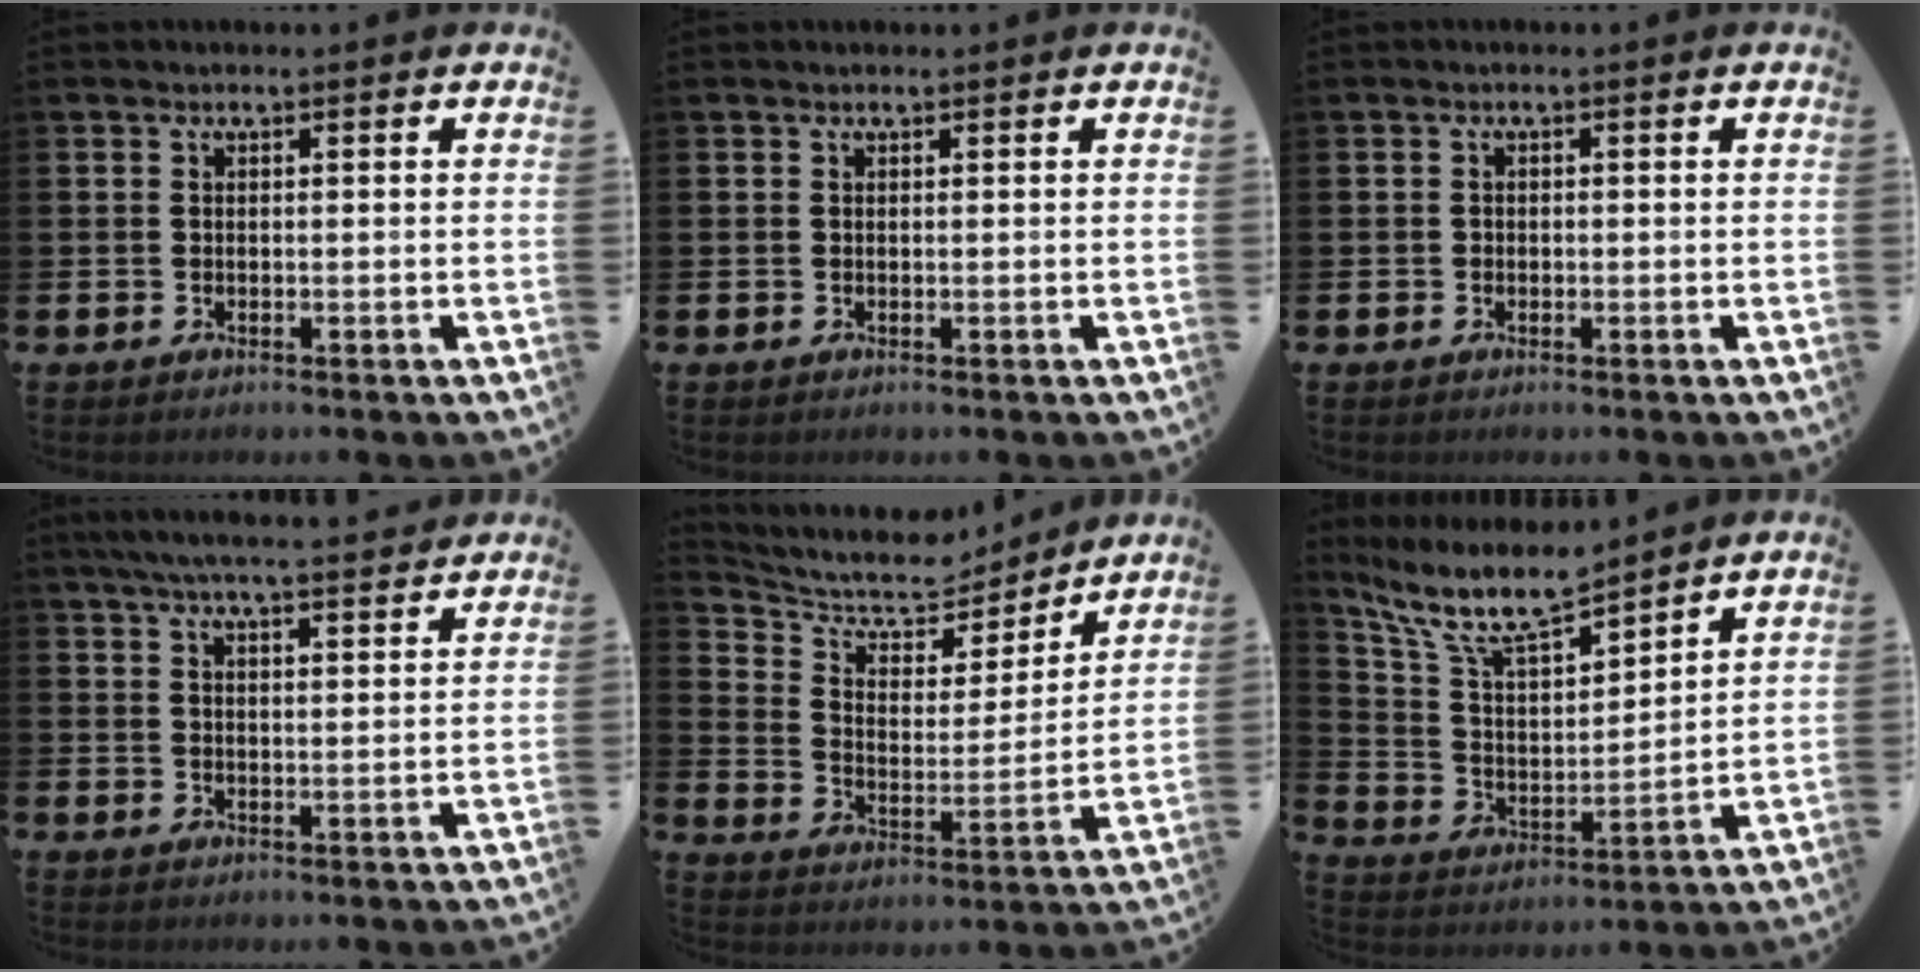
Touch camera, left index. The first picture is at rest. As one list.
[{"total": 0.0}, {"total": 0.6, "force": [-0.2, 0.6, 0.2], "torque": [-0.003, 0.005, -0.005]}, {"total": 5.6, "force": [5.3, 0.0, 1.7], "torque": [-0.044, -0.023, 0.095]}, {"total": 8.5, "force": [7.4, 3.3, 2.7], "torque": [-0.083, -0.053, 0.123]}, {"total": 10.3, "force": [9.0, 2.1, 4.6], "torque": [-0.129, -0.045, 0.160]}]